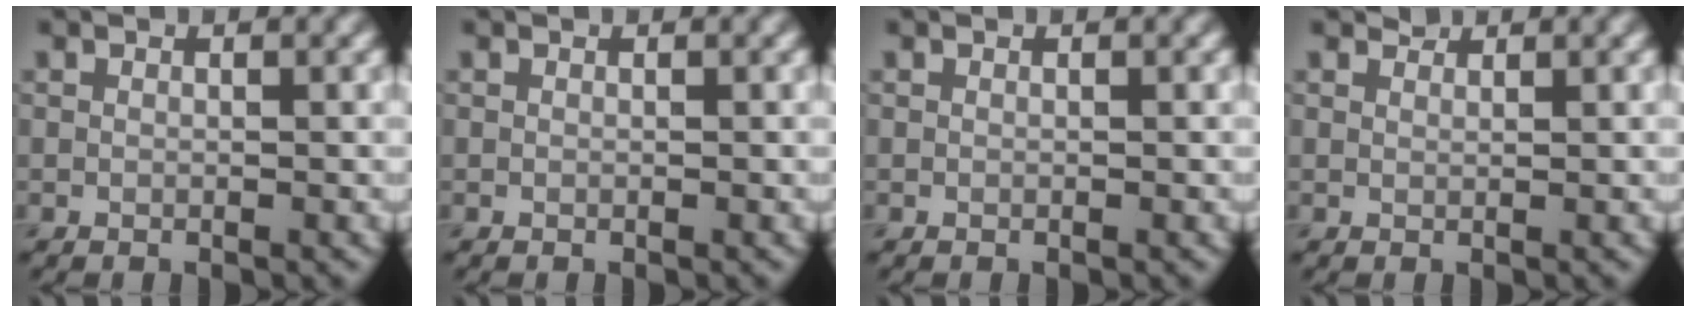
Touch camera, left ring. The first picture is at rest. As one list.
[{"total": 0.0}, {"total": 0.0}, {"total": 0.7, "force": [0.6, 0.1, 0.0], "torque": [0.000, -0.002, 0.012]}]